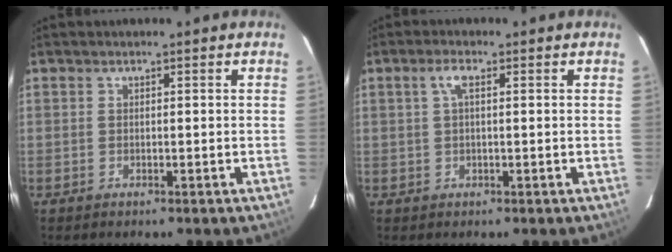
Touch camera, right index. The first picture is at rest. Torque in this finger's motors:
{"motor_torque": [0.25, -0.04, 0.13, 0.02]}